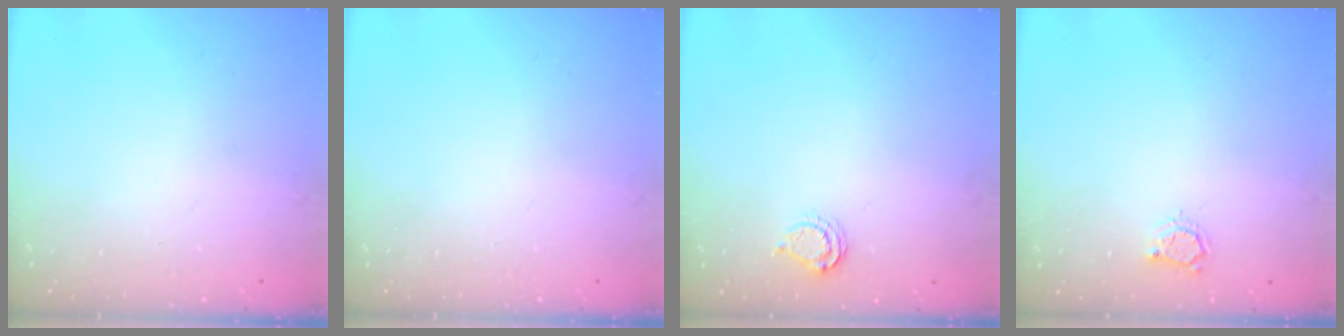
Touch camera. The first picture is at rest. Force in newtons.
{"total": 0.0}
{"total": 4.5, "press": 4.5, "slide": 0.3}
{"total": 3.2, "press": 3.2, "slide": 0.4}